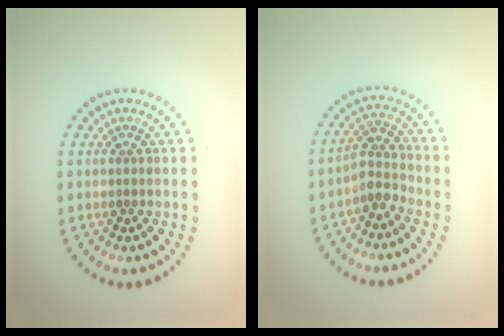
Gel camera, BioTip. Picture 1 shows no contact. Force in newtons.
{"total": 2.6, "press": 2.1, "slide": 1.5}